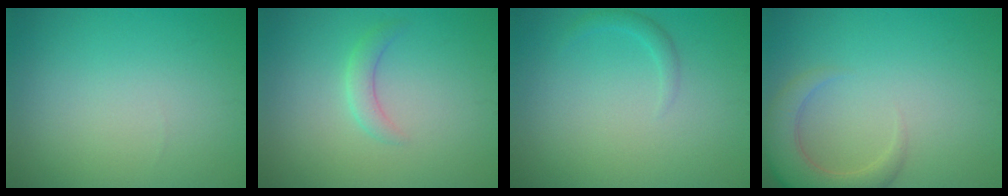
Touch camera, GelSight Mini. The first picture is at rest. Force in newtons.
{"total": 1.6, "press": 1.6, "slide": 0.1}
{"total": 1.0, "press": 1.0, "slide": 0.1}
{"total": 4.7, "press": 4.6, "slide": 0.8}